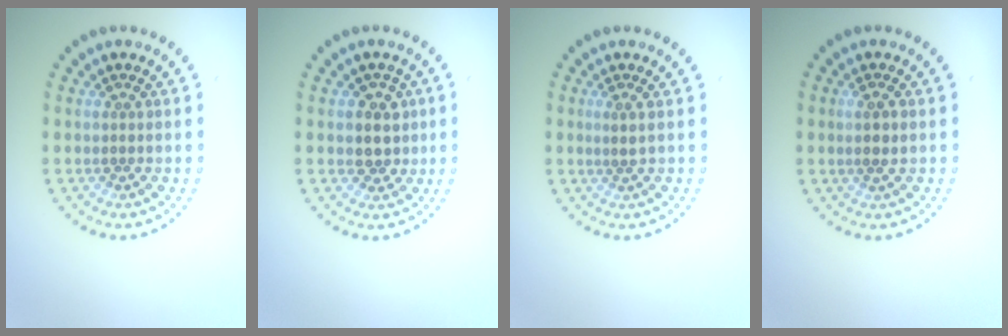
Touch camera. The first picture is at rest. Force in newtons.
{"total": 2.7, "press": 2.4, "slide": 1.1}
{"total": 1.0, "press": 0.6, "slide": 0.8}
{"total": 1.3, "press": 1.2, "slide": 0.6}